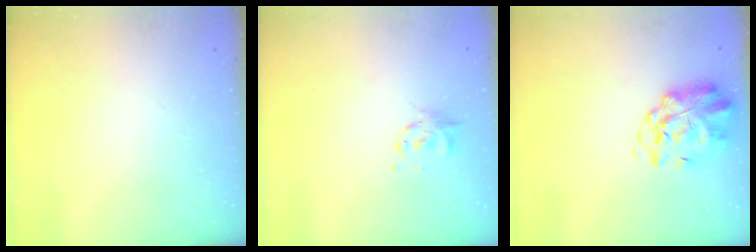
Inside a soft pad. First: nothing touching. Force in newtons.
{"total": 2.5, "press": 2.5, "slide": 0.6}
{"total": 2.7, "press": 2.3, "slide": 1.5}